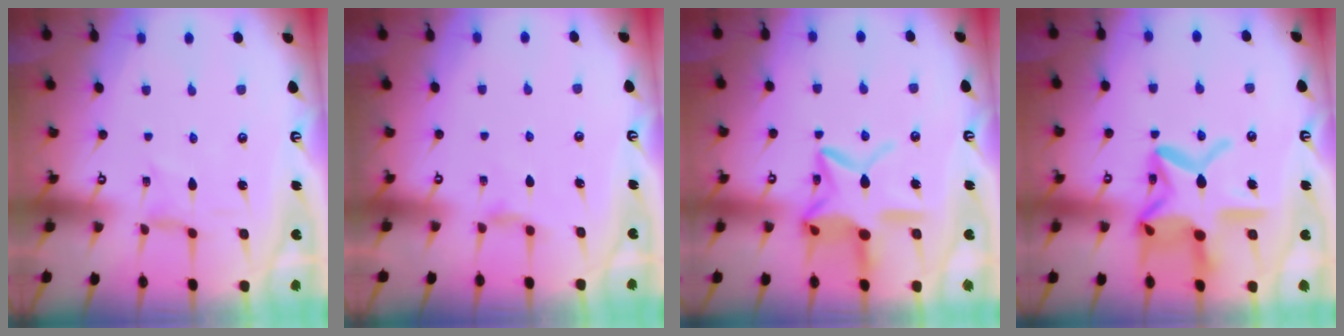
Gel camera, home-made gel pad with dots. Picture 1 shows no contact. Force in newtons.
{"total": 2.7, "press": 2.7, "slide": 0.5}
{"total": 17.1, "press": 17.1, "slide": 1.2}
{"total": 20.0, "press": 20.0, "slide": 1.6}